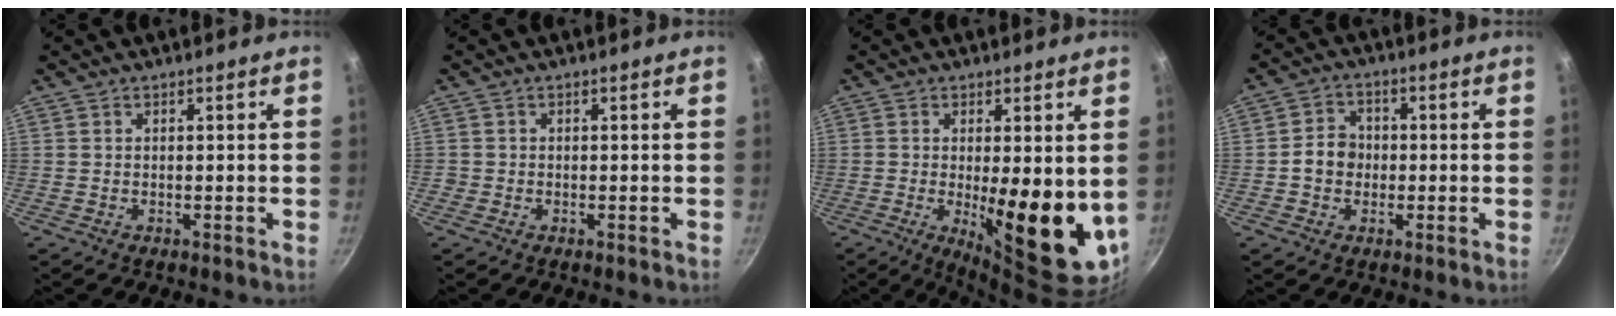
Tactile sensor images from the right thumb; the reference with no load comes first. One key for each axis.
{"total": 0.8, "fx": -0.3, "fy": 0.8, "fz": 0.1, "tx": 0.000, "ty": 0.002, "tz": -0.007}
{"total": 14.9, "fx": -0.7, "fy": 4.4, "fz": 14.2, "tx": -0.179, "ty": -0.029, "tz": 0.001}
{"total": 5.4, "fx": -0.6, "fy": 4.7, "fz": 2.6, "tx": -0.016, "ty": 0.017, "tz": -0.018}